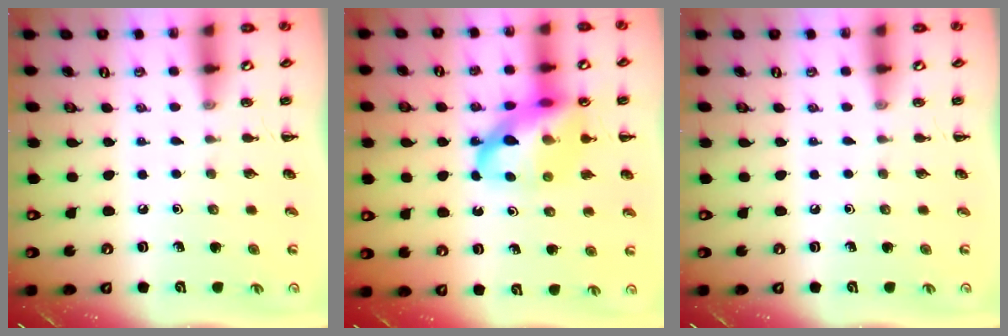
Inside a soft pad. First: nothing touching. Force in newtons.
{"total": 15.9, "press": 15.4, "slide": 3.8}
{"total": 0.0}